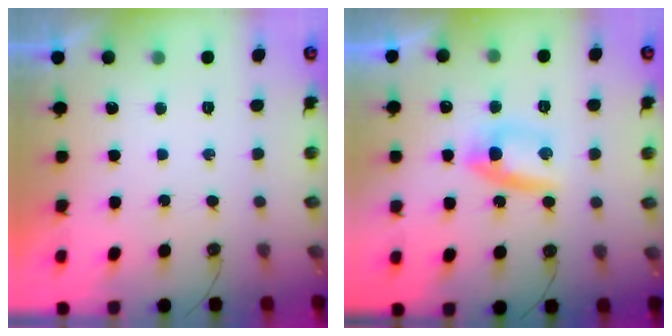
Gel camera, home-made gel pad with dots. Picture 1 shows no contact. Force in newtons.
{"total": 6.7, "press": 6.7, "slide": 1.0}